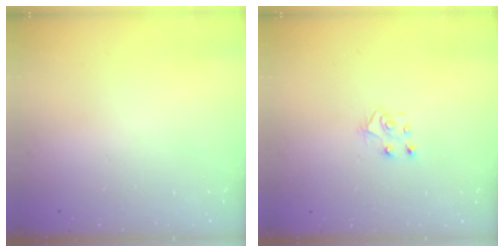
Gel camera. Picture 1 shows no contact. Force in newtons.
{"total": 5.6, "press": 5.6, "slide": 0.4}